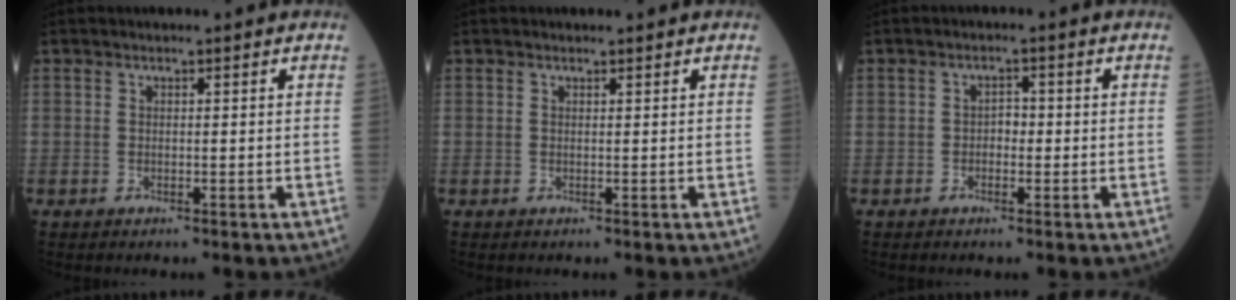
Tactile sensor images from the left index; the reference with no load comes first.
{"total": 0.0}
{"total": 1.8, "force": [-0.6, 1.2, 1.2], "torque": [-0.012, 0.003, -0.013]}